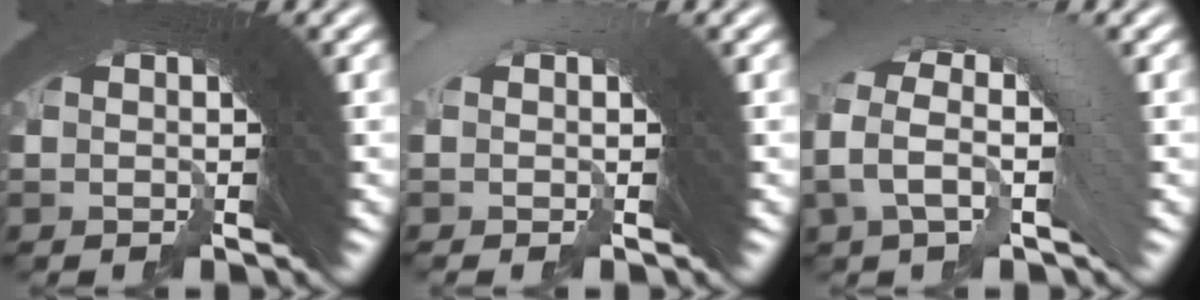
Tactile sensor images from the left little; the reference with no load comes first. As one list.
[{"total": 0.7, "force": [-0.5, -0.4, 0.1], "torque": [0.011, 0.018, -0.014]}, {"total": 4.5, "force": [0.2, 2.6, 3.6], "torque": [-0.060, 0.023, -0.004]}]